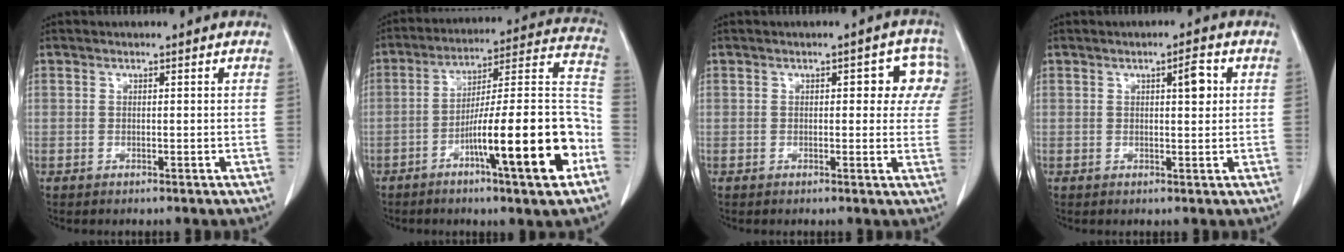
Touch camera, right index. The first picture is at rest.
{"total": 19.4, "force": [-7.8, 1.1, 17.8], "torque": [-0.248, 0.010, -0.119]}
{"total": 6.1, "force": [1.8, 3.1, 5.0], "torque": [-0.035, 0.022, 0.016]}
{"total": 2.9, "force": [0.8, 0.6, 2.7], "torque": [-0.041, 0.002, 0.012]}